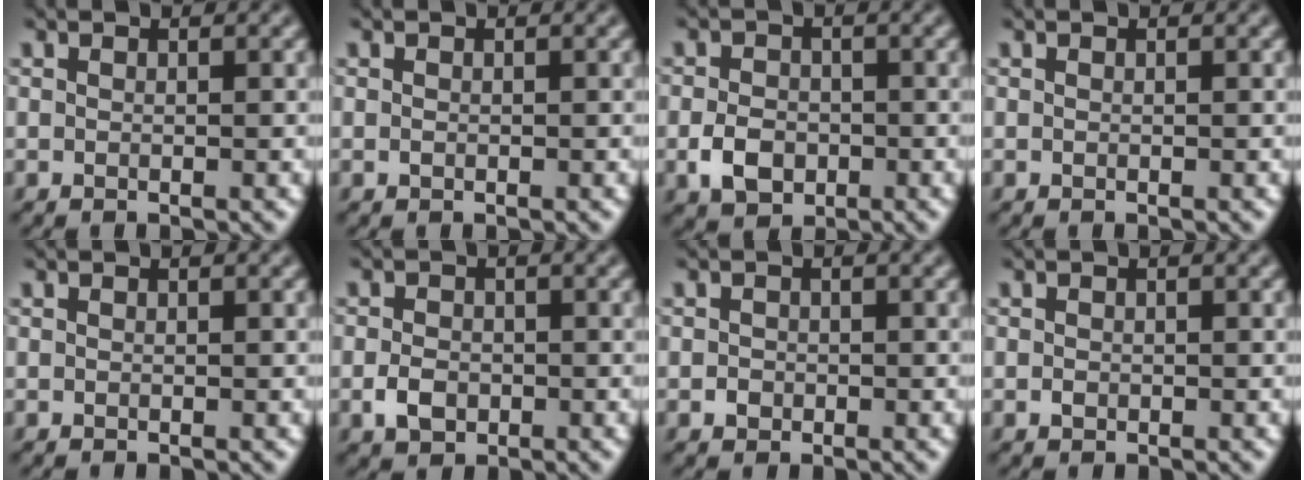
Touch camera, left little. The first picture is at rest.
{"total": 0.0}
{"total": 3.3, "force": [-1.1, 2.5, 1.9], "torque": [-0.037, -0.001, -0.024]}
{"total": 0.0}
{"total": 0.0}
{"total": 2.3, "force": [-0.8, 1.7, 1.4], "torque": [-0.027, -0.002, -0.019]}
{"total": 0.9, "force": [-0.3, 0.8, 0.2], "torque": [-0.001, -0.004, -0.009]}
{"total": 0.6, "force": [-0.2, 0.5, 0.2], "torque": [-0.004, -0.003, -0.003]}